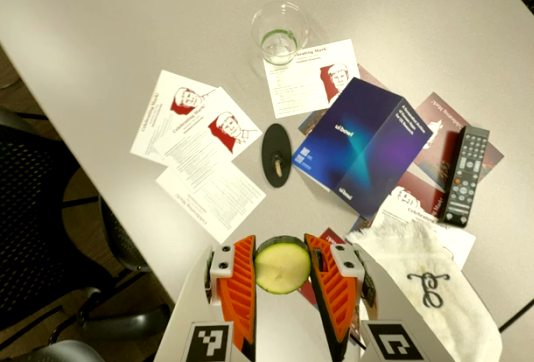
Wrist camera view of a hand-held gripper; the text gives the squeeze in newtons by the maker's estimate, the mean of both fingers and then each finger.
{"total": 13.1, "left": 14.2, "right": 12.1}